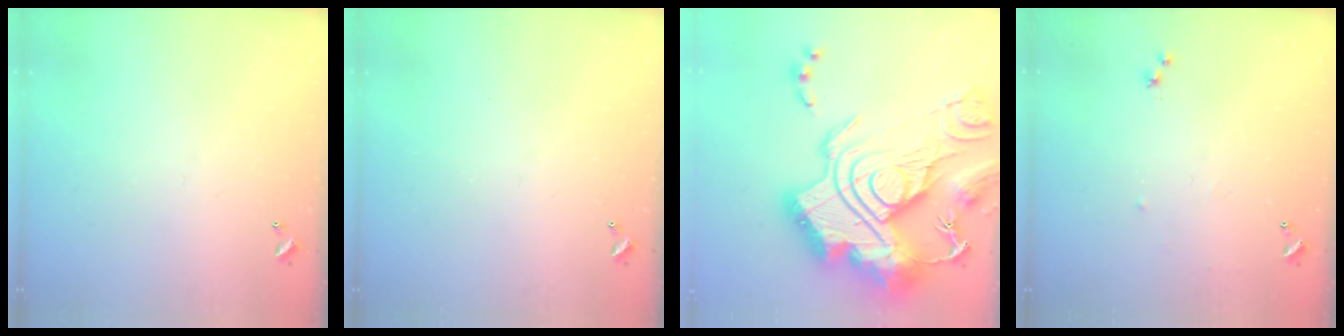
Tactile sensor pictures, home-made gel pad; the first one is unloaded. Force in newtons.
{"total": 0.0}
{"total": 5.0, "press": 4.1, "slide": 2.9}
{"total": 5.7, "press": 5.6, "slide": 0.8}